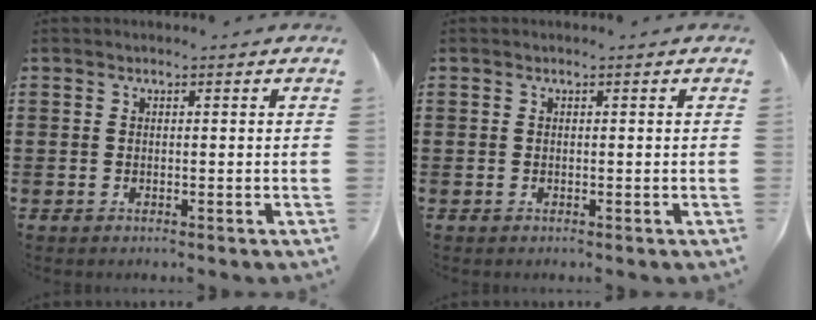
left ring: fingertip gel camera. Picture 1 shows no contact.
{"total": 0.0}